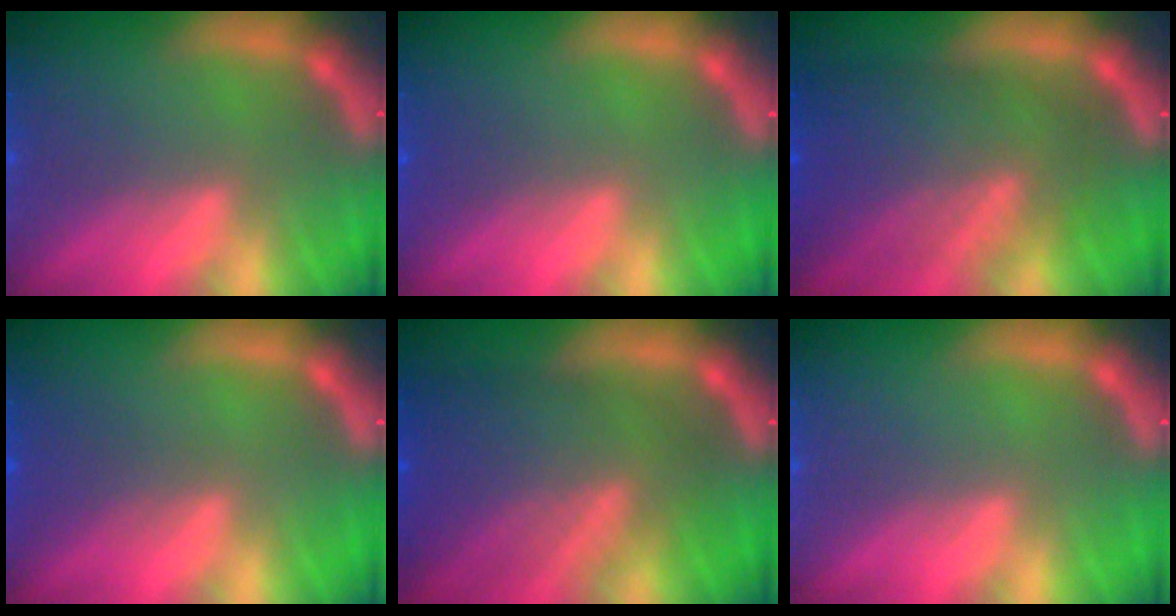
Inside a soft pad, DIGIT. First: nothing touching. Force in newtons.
{"total": 1.0}
{"total": 8.6}
{"total": 2.0}
{"total": 8.5}
{"total": 0.0}